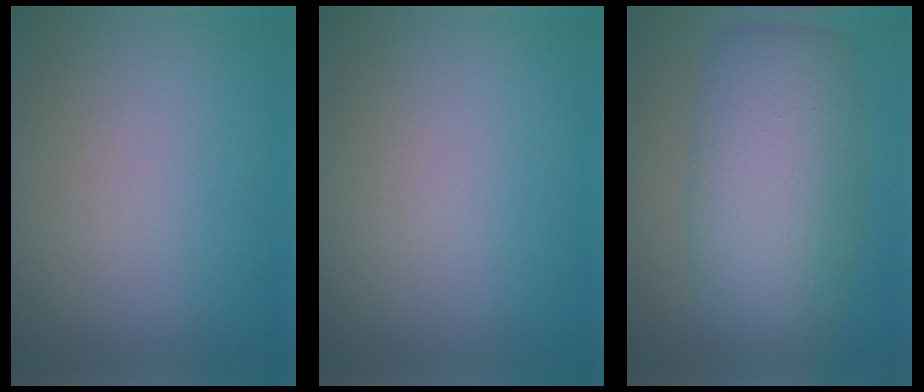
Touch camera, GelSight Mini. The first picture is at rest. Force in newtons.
{"total": 0.0}
{"total": 9.4, "press": 9.4, "slide": 0.5}